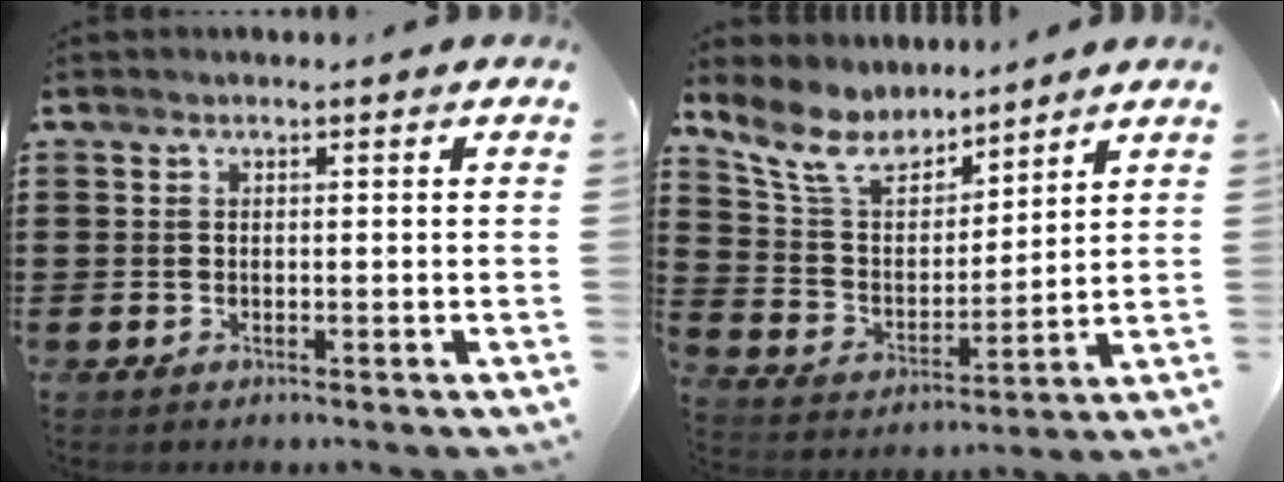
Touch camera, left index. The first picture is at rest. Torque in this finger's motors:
{"motor_torque": [0.24, -0.32, 0.30, 0.13]}